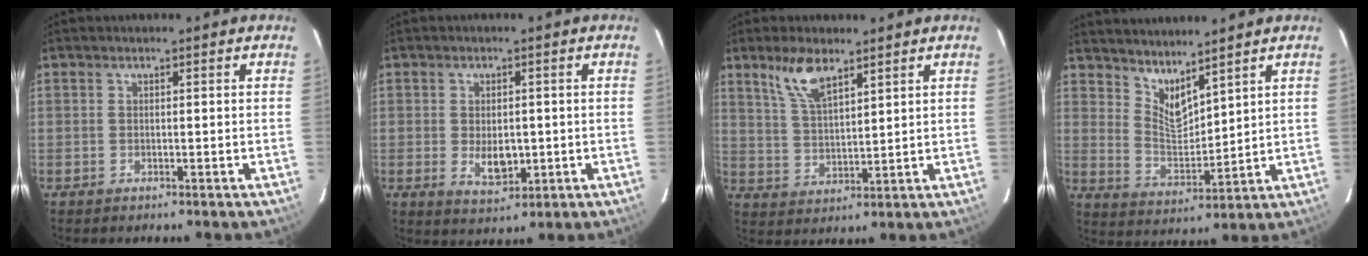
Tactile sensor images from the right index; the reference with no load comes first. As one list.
[{"total": 5.4, "force": [-0.7, 3.4, 4.2], "torque": [-0.072, -0.010, -0.004]}, {"total": 7.7, "force": [5.2, 2.8, 5.0], "torque": [-0.097, 0.006, 0.110]}, {"total": 7.2, "force": [6.0, 2.0, 3.5], "torque": [-0.060, -0.011, 0.118]}]